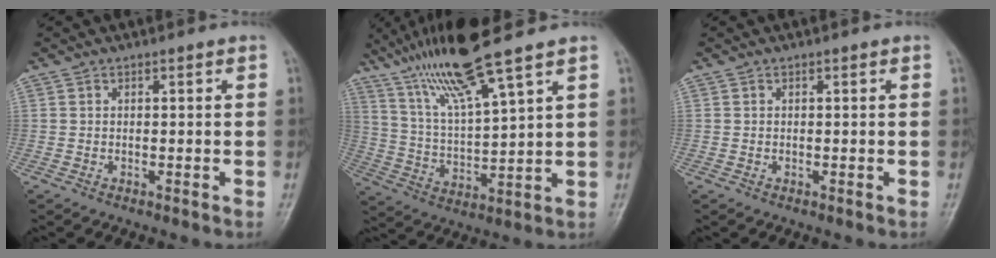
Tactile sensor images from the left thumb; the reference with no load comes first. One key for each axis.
{"total": 14.5, "fx": 10.3, "fy": 1.0, "fz": 10.2, "tx": -0.192, "ty": -0.042, "tz": 0.201}
{"total": 0.0}